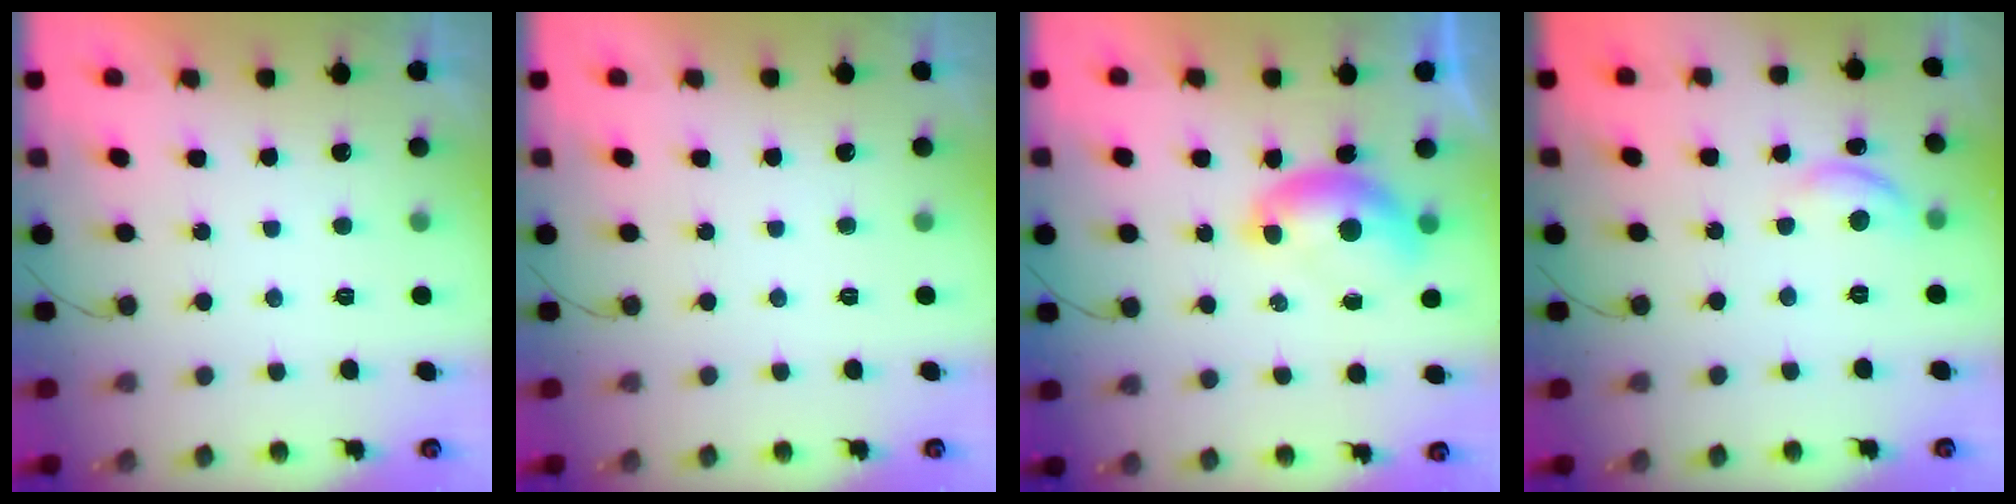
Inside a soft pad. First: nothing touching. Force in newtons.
{"total": 0.0}
{"total": 7.7, "press": 7.6, "slide": 1.0}
{"total": 8.1, "press": 8.1, "slide": 0.6}